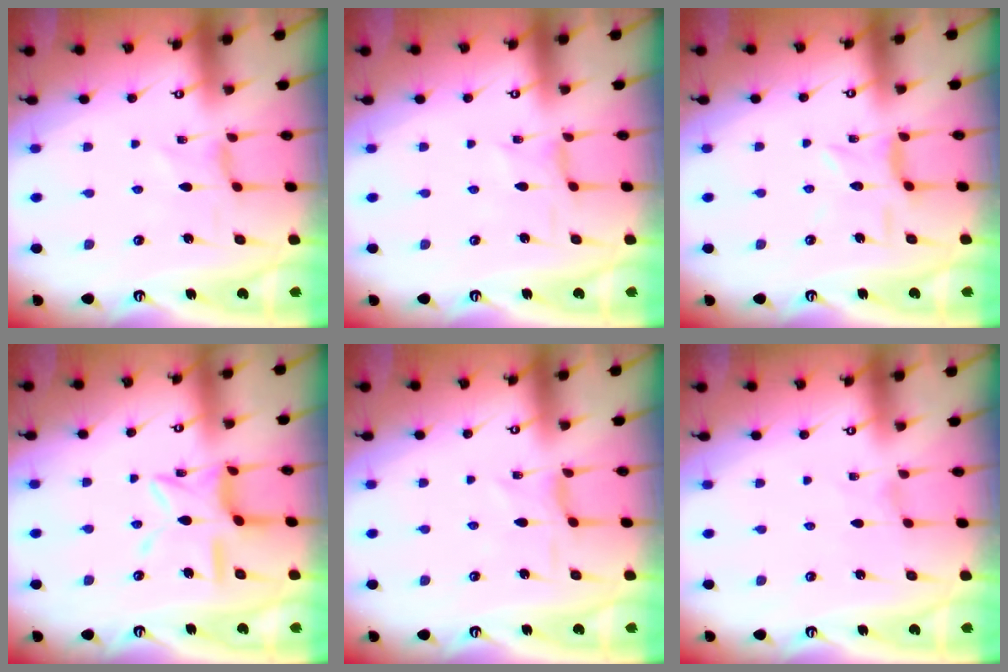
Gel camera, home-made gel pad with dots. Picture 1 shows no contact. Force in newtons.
{"total": 0.0}
{"total": 3.6, "press": 3.6, "slide": 0.2}
{"total": 11.7, "press": 11.7, "slide": 1.0}
{"total": 1.2, "press": 1.1, "slide": 0.4}
{"total": 0.0}